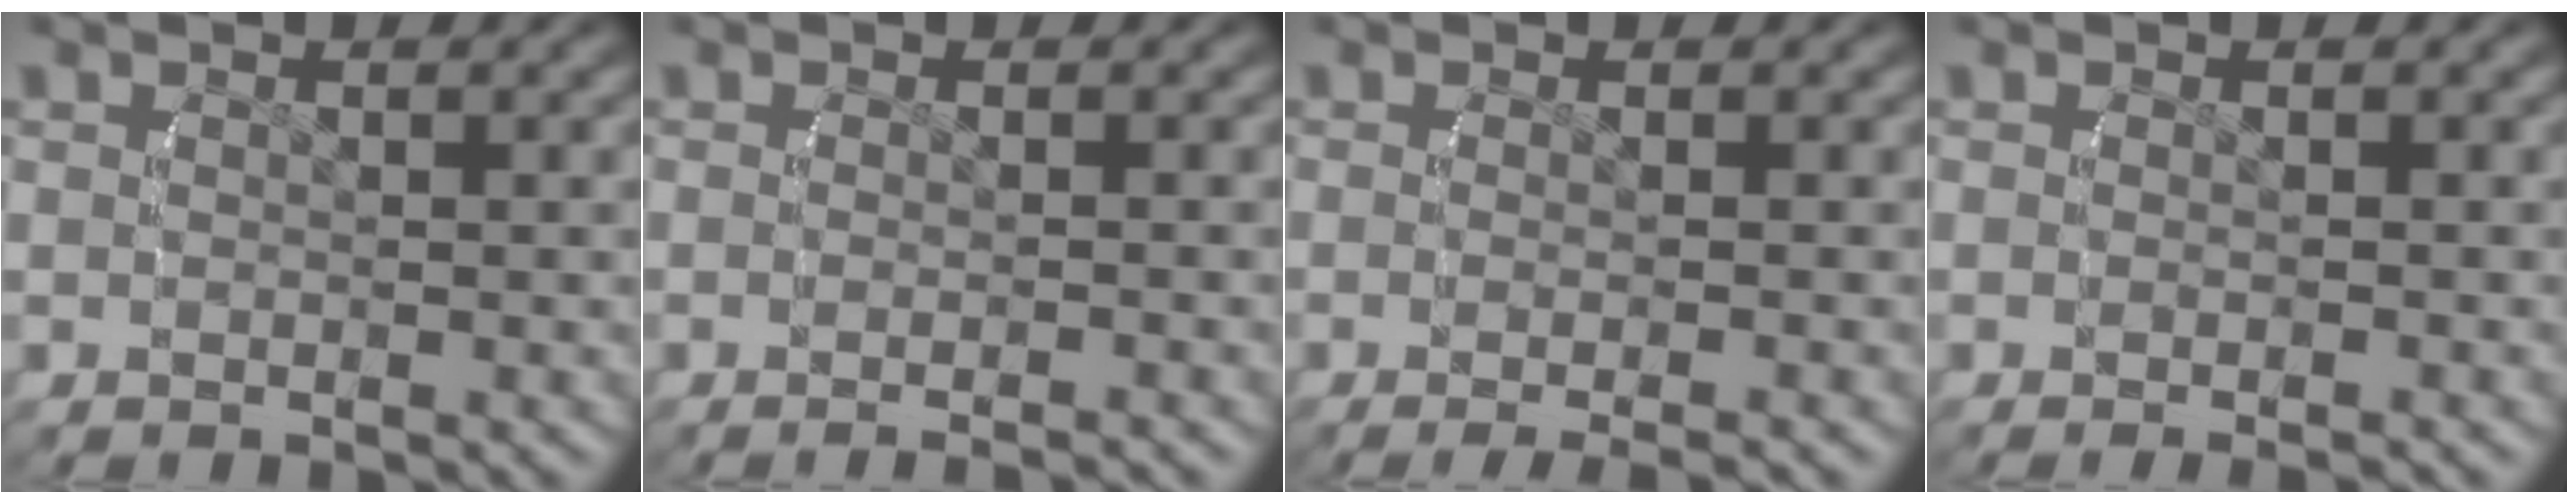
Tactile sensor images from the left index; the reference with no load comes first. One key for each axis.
{"total": 2.3, "fx": -1.9, "fy": 0.0, "fz": 1.2, "tx": -0.015, "ty": -0.003, "tz": -0.028}
{"total": 4.2, "fx": -3.3, "fy": 0.6, "fz": 2.5, "tx": -0.035, "ty": -0.012, "tz": -0.040}
{"total": 1.5, "fx": -1.3, "fy": 0.0, "fz": 0.8, "tx": -0.008, "ty": -0.002, "tz": -0.018}